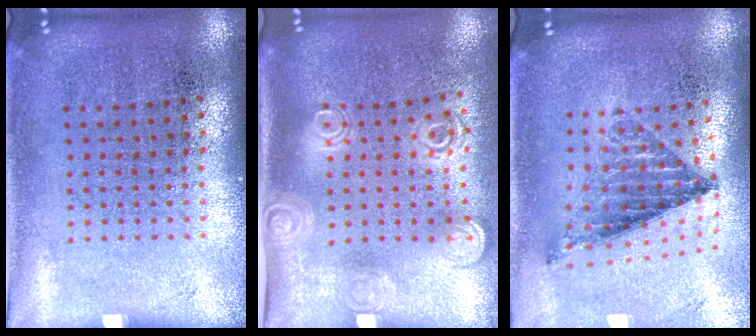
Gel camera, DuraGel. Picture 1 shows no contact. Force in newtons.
{"total": 1.7, "press": 1.3, "slide": 1.1}
{"total": 0.8, "press": 0.8, "slide": 0.2}